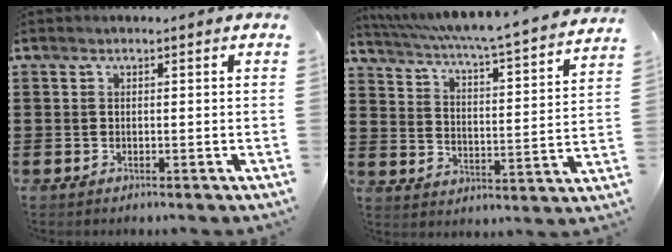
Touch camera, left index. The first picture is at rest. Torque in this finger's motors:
{"motor_torque": [1.65, -0.48, 0.19, 0.15]}